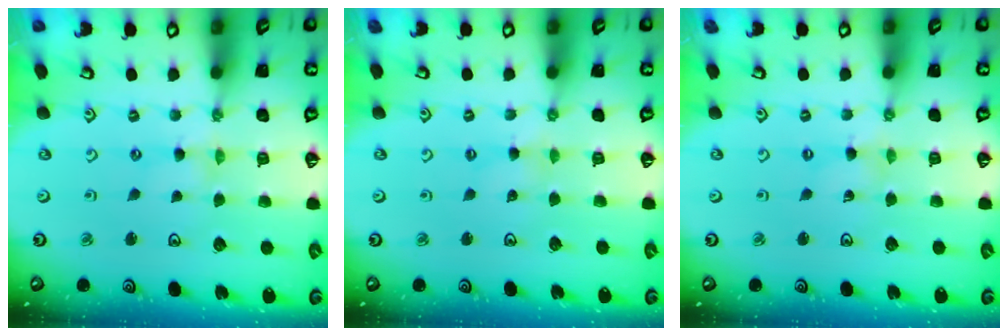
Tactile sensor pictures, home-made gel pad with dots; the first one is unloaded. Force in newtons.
{"total": 1.1, "press": 1.1, "slide": 0.3}
{"total": 0.0}